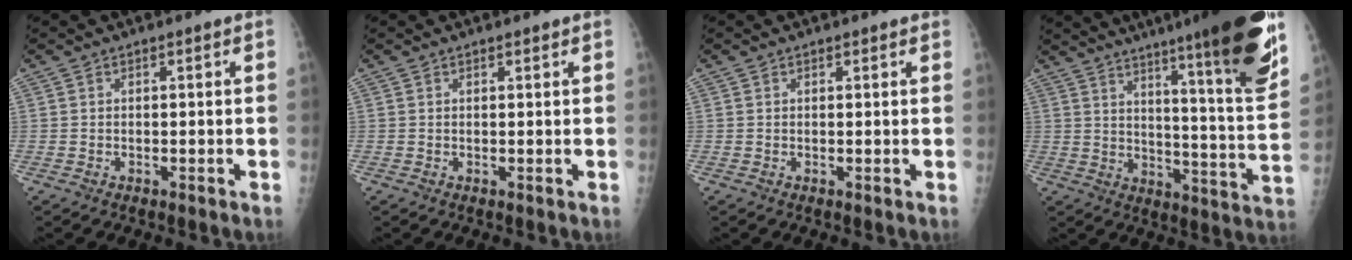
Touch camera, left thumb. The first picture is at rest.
{"total": 0.8, "force": [0.6, 0.3, 0.3], "torque": [-0.004, -0.004, 0.007]}
{"total": 0.8, "force": [0.6, 0.4, 0.2], "torque": [0.001, -0.005, 0.006]}
{"total": 24.9, "force": [16.2, 1.9, 18.7], "torque": [-0.252, -0.082, 0.229]}